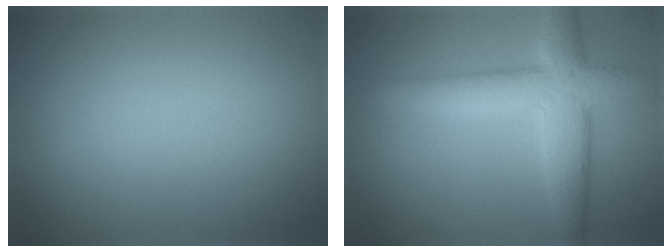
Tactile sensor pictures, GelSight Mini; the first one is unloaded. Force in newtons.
{"total": 6.1, "press": 6.1, "slide": 0.4}